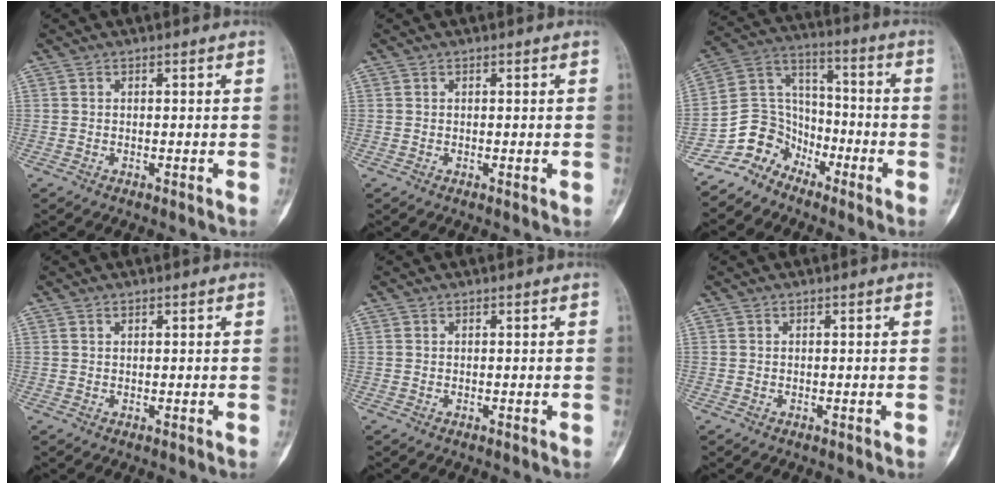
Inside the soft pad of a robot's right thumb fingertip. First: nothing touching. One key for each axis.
{"total": 0.0}
{"total": 10.2, "fx": -7.5, "fy": 6.8, "fz": 0.9, "tx": 0.013, "ty": 0.094, "tz": -0.155}
{"total": 0.7, "fx": 0.5, "fy": 0.4, "fz": 0.3, "tx": -0.004, "ty": -0.002, "tz": 0.008}
{"total": 0.0}
{"total": 0.0}